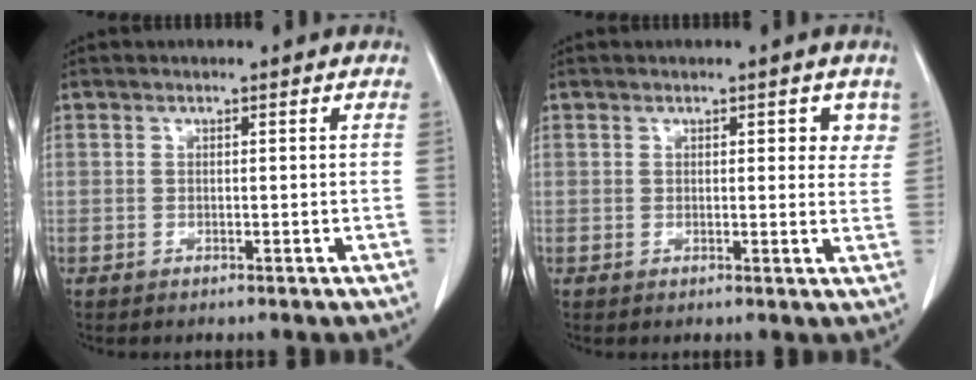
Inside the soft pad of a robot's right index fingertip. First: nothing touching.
{"total": 3.2, "force": [1.6, 1.7, 2.2], "torque": [-0.011, 0.001, 0.014]}